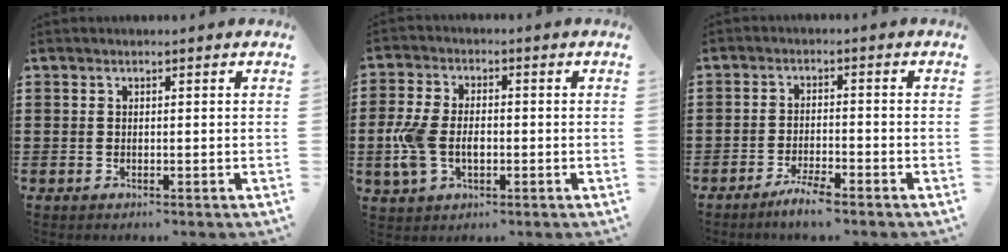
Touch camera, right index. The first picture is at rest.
{"total": 6.1, "force": [-1.0, 3.8, 4.6], "torque": [-0.119, -0.003, -0.025]}
{"total": 3.2, "force": [-2.8, 0.2, 1.6], "torque": [-0.037, 0.003, -0.054]}